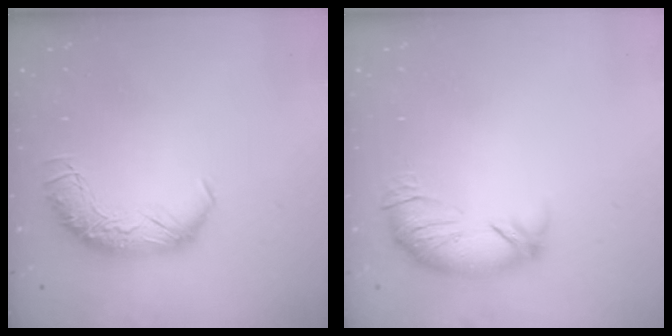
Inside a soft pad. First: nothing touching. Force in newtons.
{"total": 3.6, "press": 3.1, "slide": 1.8}